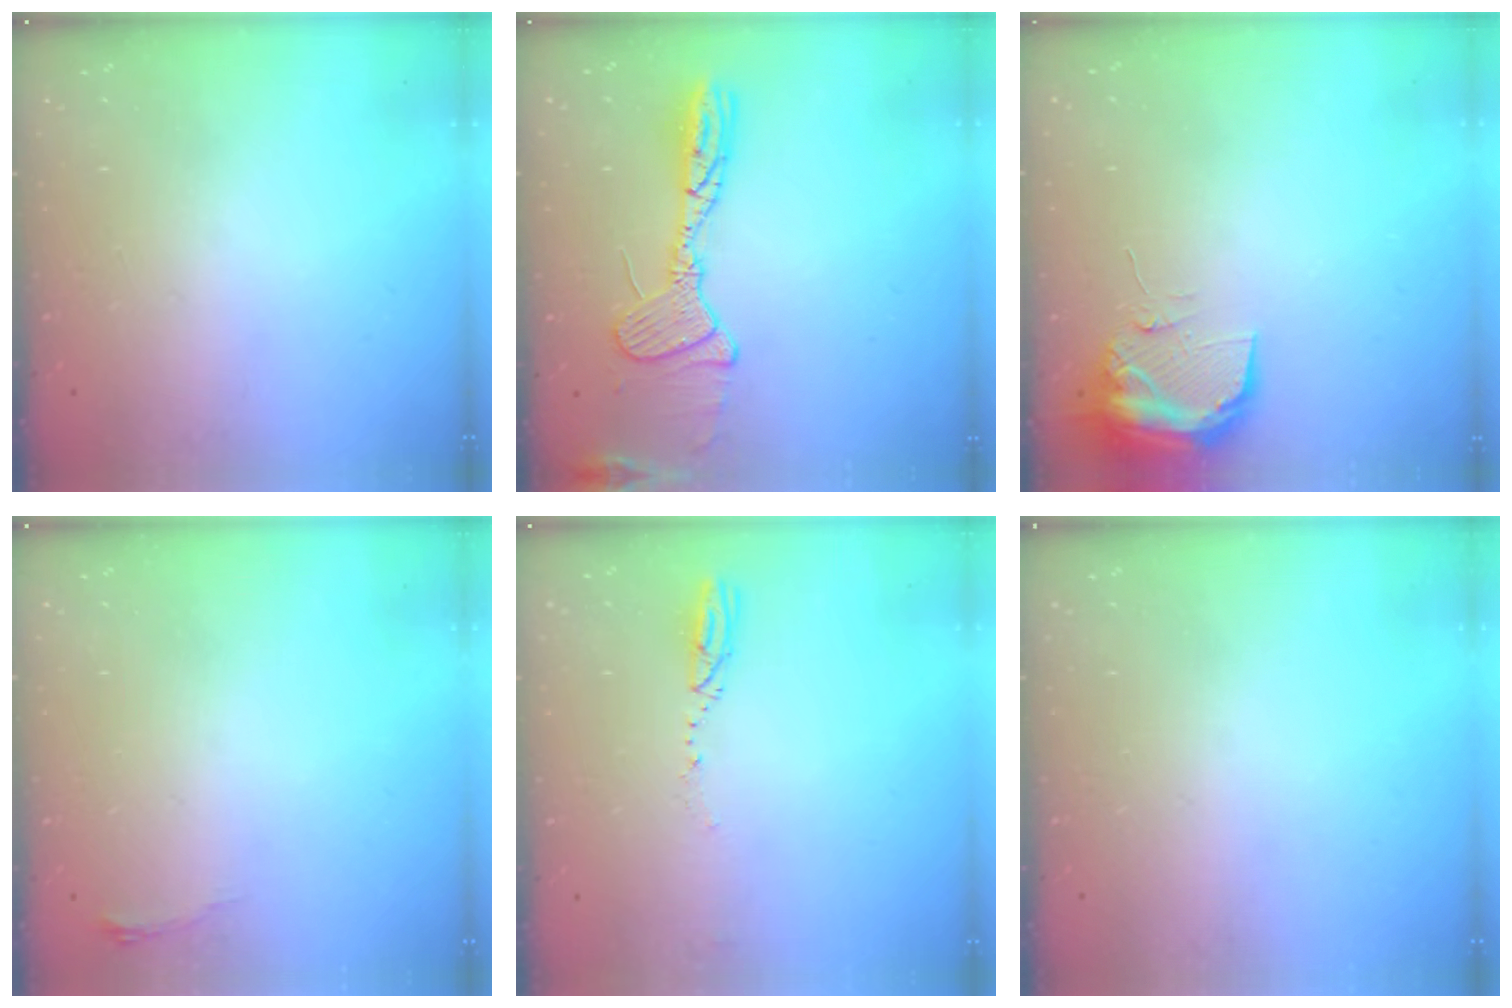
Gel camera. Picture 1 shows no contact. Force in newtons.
{"total": 13.1, "press": 13.1, "slide": 0.3}
{"total": 10.4, "press": 10.4, "slide": 1.2}
{"total": 3.4, "press": 3.4, "slide": 0.5}
{"total": 3.2, "press": 3.2, "slide": 0.4}
{"total": 0.0}